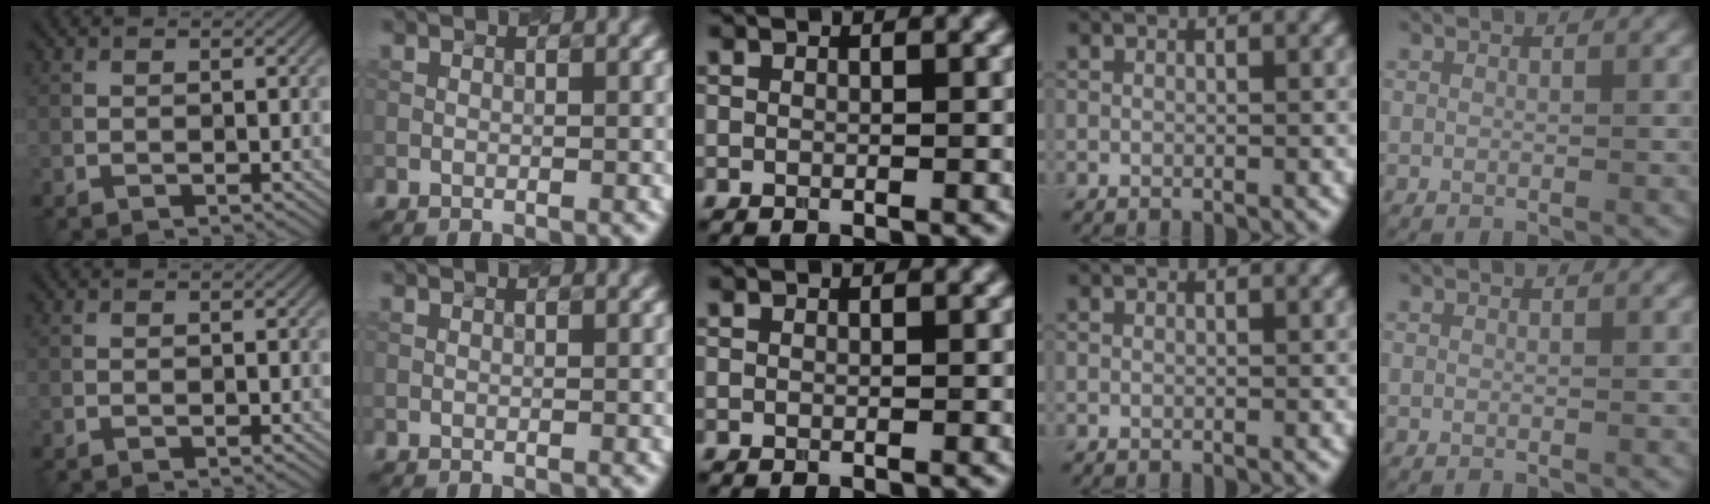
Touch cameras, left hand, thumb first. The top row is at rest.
{}